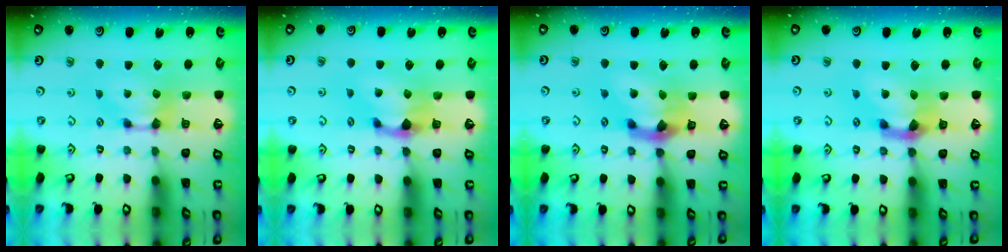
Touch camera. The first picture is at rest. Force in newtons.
{"total": 1.7, "press": 0.9, "slide": 1.4}
{"total": 5.4, "press": 5.0, "slide": 1.9}
{"total": 4.0, "press": 3.4, "slide": 2.0}